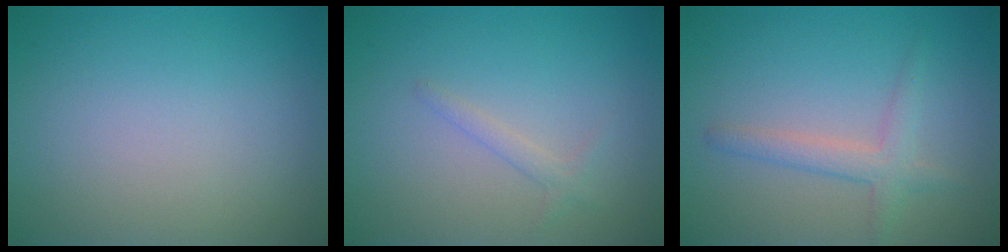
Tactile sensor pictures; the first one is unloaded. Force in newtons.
{"total": 1.0, "press": 1.0, "slide": 0.0}
{"total": 1.7, "press": 1.7, "slide": 0.2}